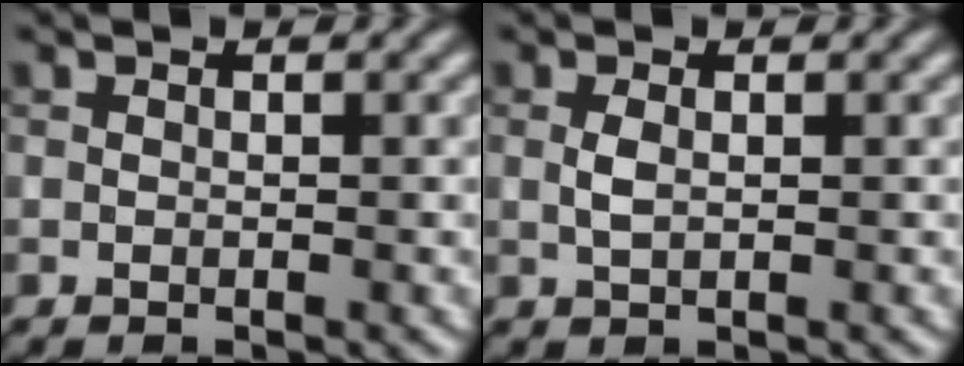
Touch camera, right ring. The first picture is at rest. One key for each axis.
{"total": 1.1, "fx": 0.2, "fy": 0.5, "fz": 1.0, "tx": -0.027, "ty": 0.000, "tz": 0.004}